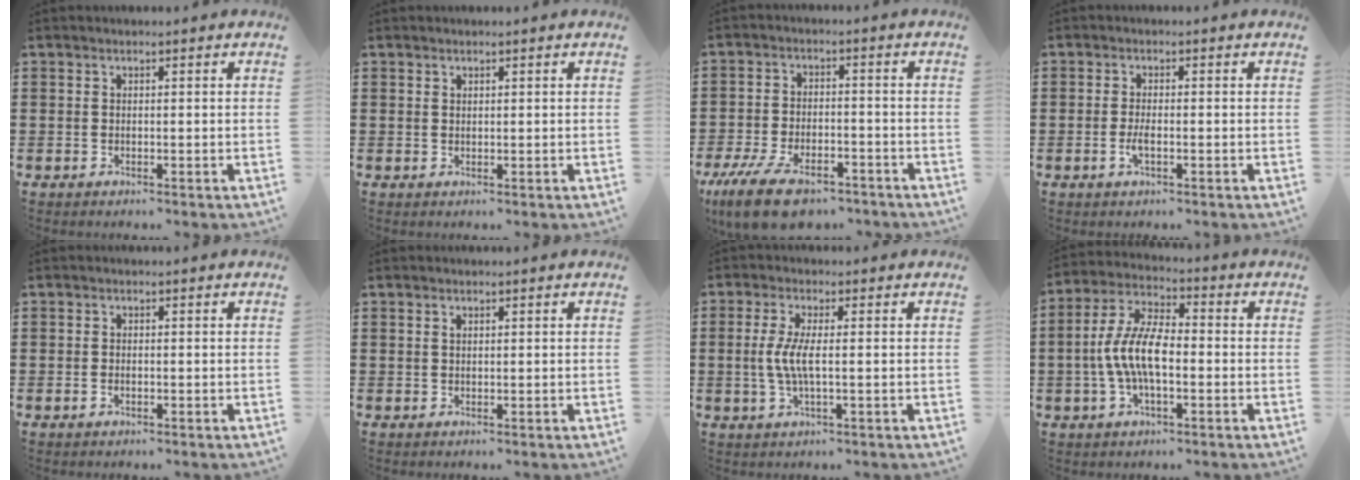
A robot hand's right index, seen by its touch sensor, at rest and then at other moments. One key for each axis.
{"total": 0.7, "fx": 0.5, "fy": 0.4, "fz": 0.1, "tx": -0.003, "ty": 0.001, "tz": 0.011}
{"total": 8.6, "fx": -6.3, "fy": 2.9, "fz": 5.0, "tx": -0.107, "ty": 0.008, "tz": -0.119}
{"total": 2.3, "fx": -0.7, "fy": 0.7, "fz": 2.1, "tx": -0.045, "ty": -0.003, "tz": -0.014}
{"total": 1.0, "fx": -0.2, "fy": 0.5, "fz": 0.8, "tx": -0.016, "ty": 0.002, "tz": -0.005}
{"total": 0.7, "fx": 0.4, "fy": 0.4, "fz": 0.4, "tx": -0.009, "ty": 0.003, "tz": 0.008}
{"total": 4.4, "fx": -0.2, "fy": 0.7, "fz": 4.4, "tx": -0.109, "ty": -0.011, "tz": -0.016}
{"total": 9.1, "fx": -1.6, "fy": 4.0, "fz": 8.0, "tx": -0.187, "ty": -0.004, "tz": -0.037}